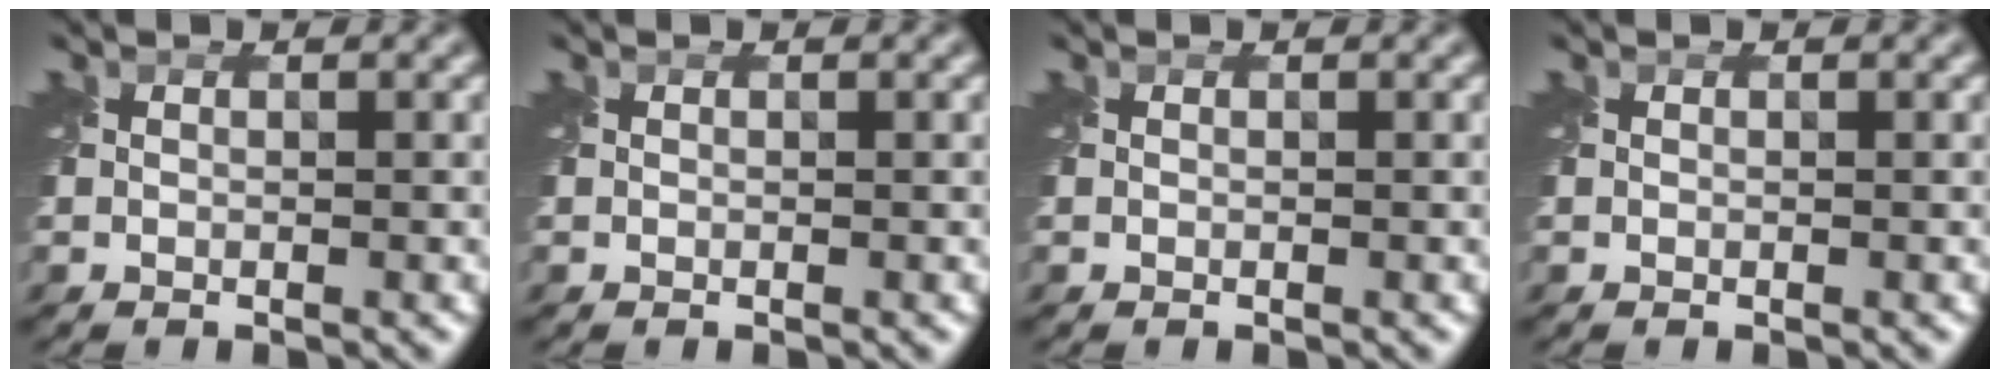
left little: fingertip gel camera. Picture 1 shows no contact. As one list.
[{"total": 0.0}, {"total": 0.0}, {"total": 0.0}]